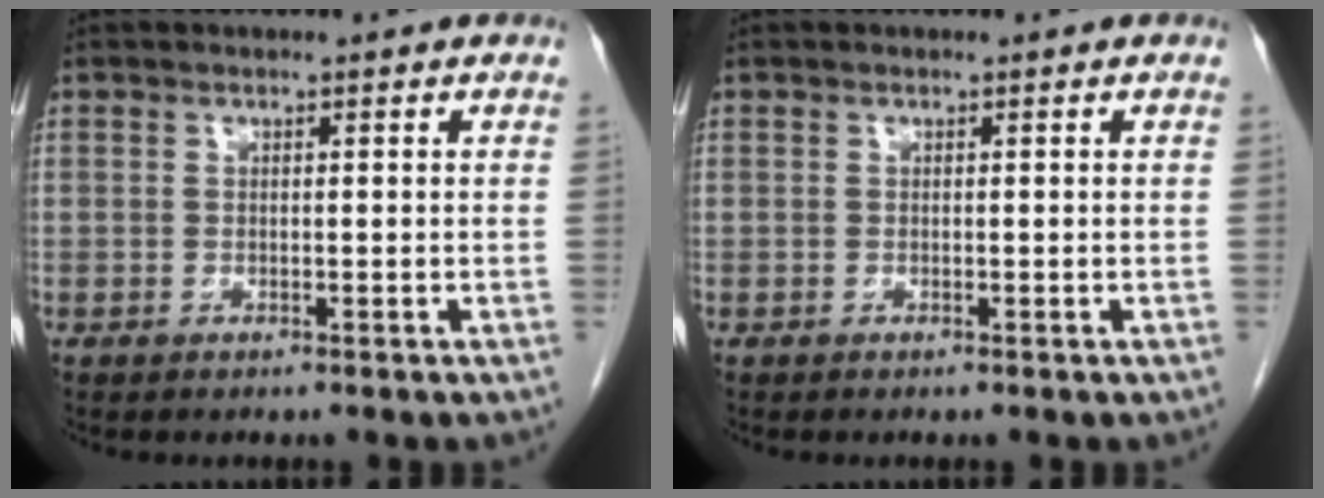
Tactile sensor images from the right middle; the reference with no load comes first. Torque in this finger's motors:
{"motor_torque": [0.28, -0.23, 0.03, 0.01]}